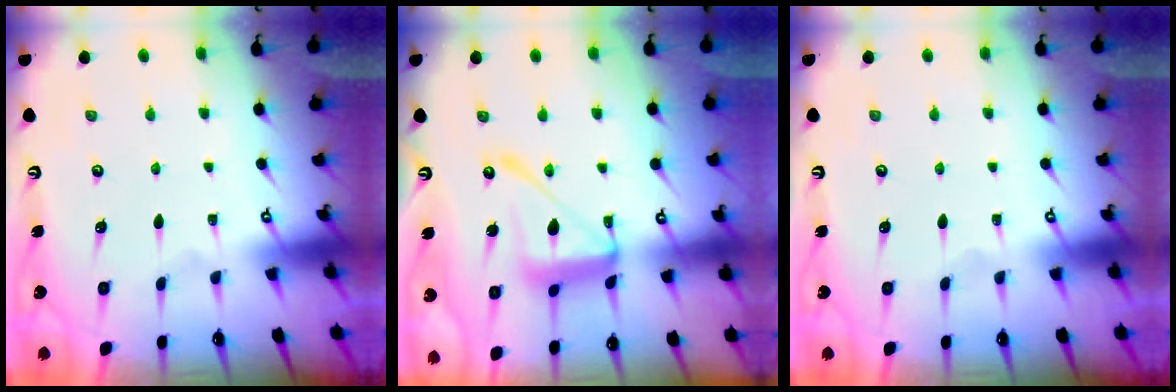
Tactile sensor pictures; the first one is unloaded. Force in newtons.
{"total": 14.0, "press": 13.9, "slide": 1.3}
{"total": 0.0}